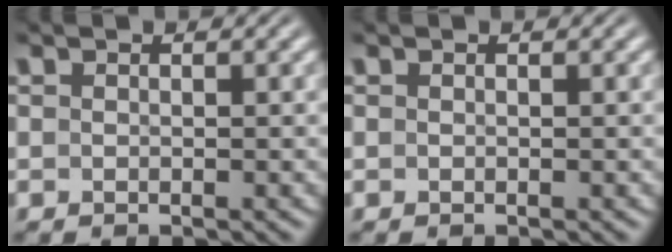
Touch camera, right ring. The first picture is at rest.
{"total": 0.0}